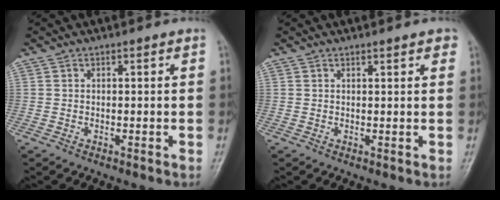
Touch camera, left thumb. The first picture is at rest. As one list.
[{"total": 1.8, "force": [1.3, 0.5, 1.2], "torque": [-0.010, -0.002, 0.013]}]